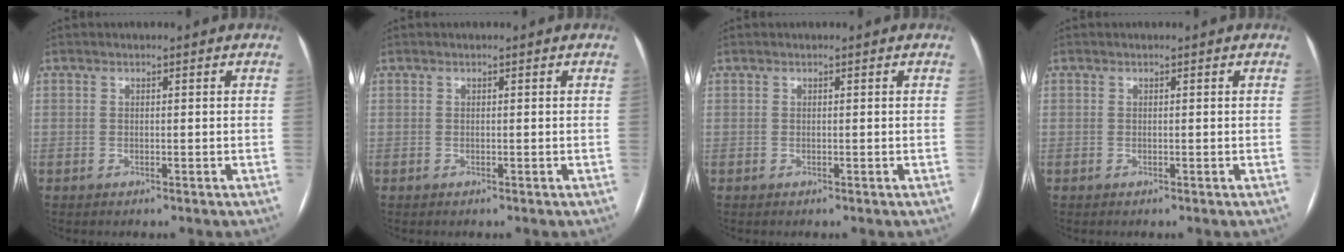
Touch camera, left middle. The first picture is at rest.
{"total": 0.0}
{"total": 0.0}
{"total": 0.0}